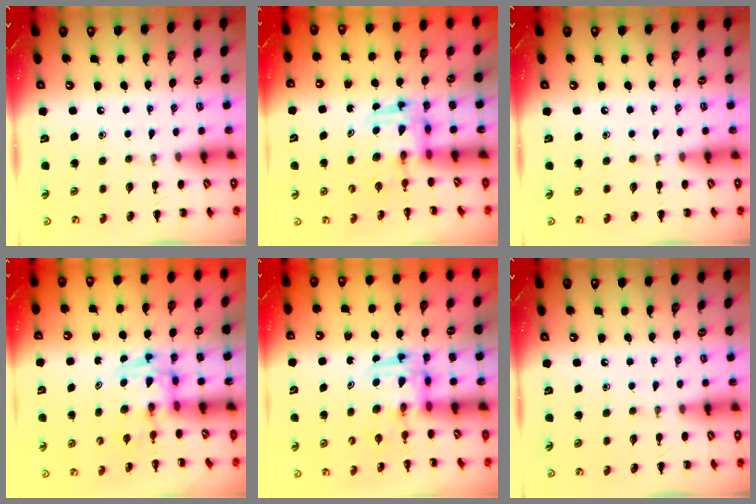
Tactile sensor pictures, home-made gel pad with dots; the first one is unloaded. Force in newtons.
{"total": 3.0, "press": 3.0, "slide": 0.3}
{"total": 0.0}
{"total": 3.5, "press": 3.5, "slide": 0.6}
{"total": 3.0, "press": 3.0, "slide": 0.3}
{"total": 0.0}